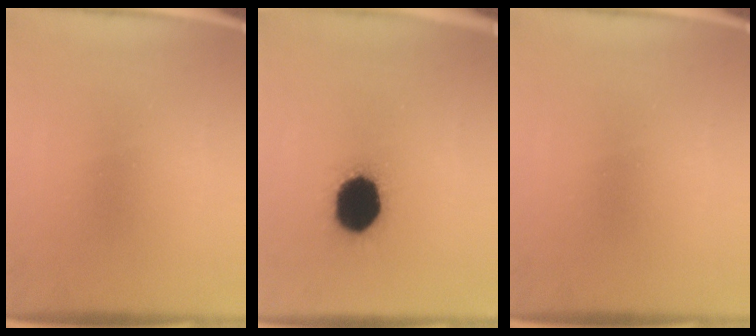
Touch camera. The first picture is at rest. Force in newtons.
{"total": 17.0}
{"total": 0.0}